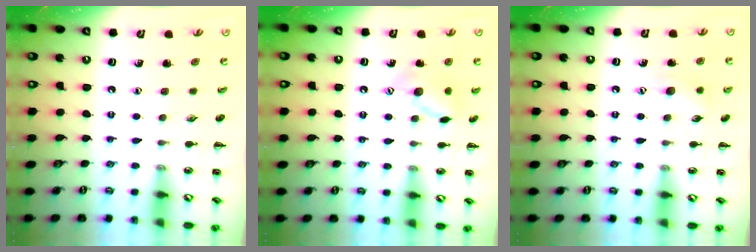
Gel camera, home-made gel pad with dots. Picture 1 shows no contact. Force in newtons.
{"total": 10.0, "press": 10.0, "slide": 0.5}
{"total": 7.0, "press": 6.8, "slide": 1.3}